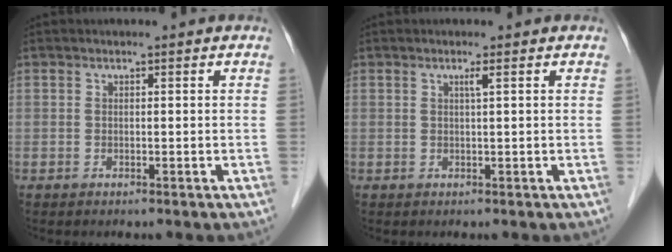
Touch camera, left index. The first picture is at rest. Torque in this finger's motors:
{"motor_torque": [0.20, -0.18, 0.07, 0.03]}